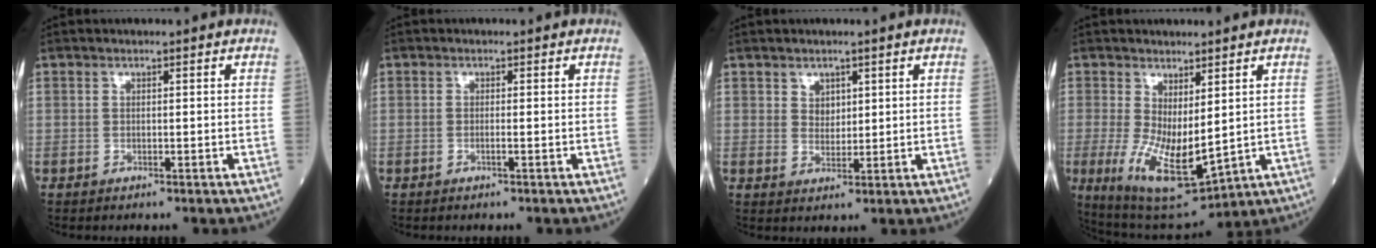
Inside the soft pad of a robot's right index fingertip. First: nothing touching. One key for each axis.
{"total": 0.6, "fx": -0.2, "fy": -0.2, "fz": 0.5, "tx": -0.011, "ty": 0.002, "tz": -0.004}
{"total": 2.3, "fx": 1.3, "fy": 1.7, "fz": 1.0, "tx": -0.017, "ty": 0.000, "tz": 0.027}
{"total": 12.0, "fx": -1.1, "fy": 4.0, "fz": 11.3, "tx": -0.208, "ty": -0.027, "tz": 0.008}